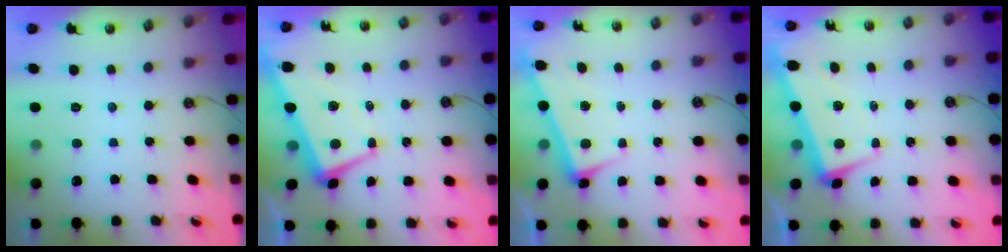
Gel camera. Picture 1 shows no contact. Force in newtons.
{"total": 1.9, "press": 1.7, "slide": 1.0}
{"total": 2.9, "press": 2.8, "slide": 0.6}
{"total": 2.2, "press": 0.7, "slide": 2.1}